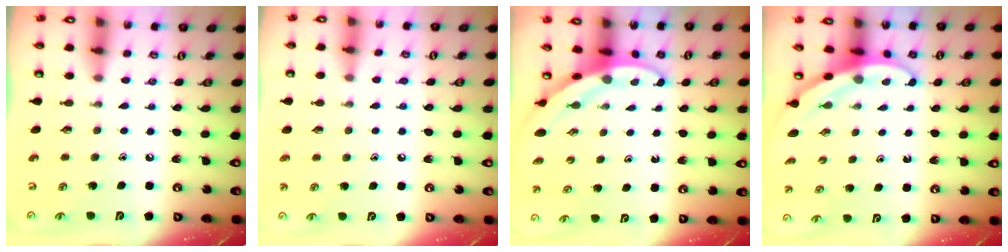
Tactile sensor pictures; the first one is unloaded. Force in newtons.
{"total": 4.1, "press": 4.1, "slide": 0.4}
{"total": 3.9, "press": 3.9, "slide": 0.1}
{"total": 3.3, "press": 3.3, "slide": 0.2}